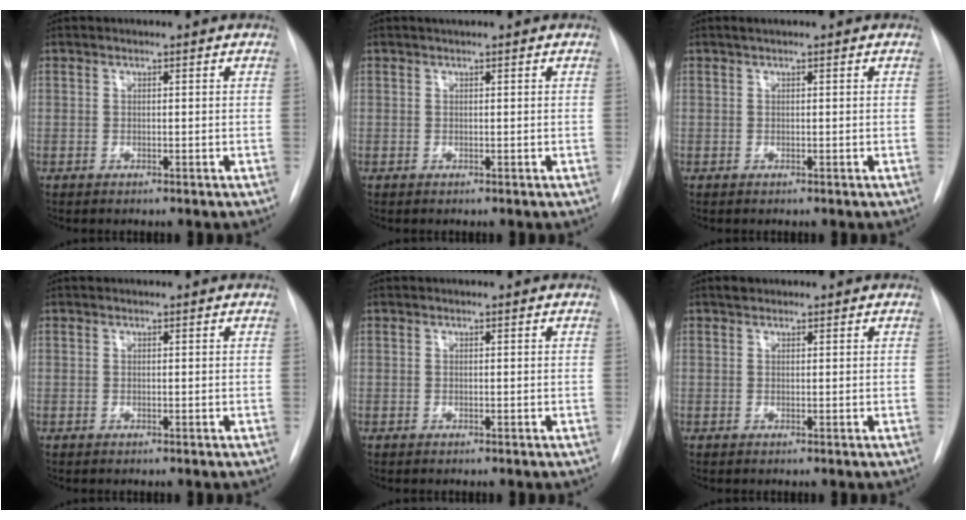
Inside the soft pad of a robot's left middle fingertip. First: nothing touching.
{"total": 0.6, "force": [0.5, 0.0, 0.3], "torque": [-0.007, 0.006, 0.010]}
{"total": 0.6, "force": [0.4, 0.0, 0.4], "torque": [-0.009, 0.007, 0.009]}
{"total": 0.0}
{"total": 0.0}
{"total": 1.1, "force": [0.9, 0.6, 0.3], "torque": [-0.005, 0.008, 0.012]}